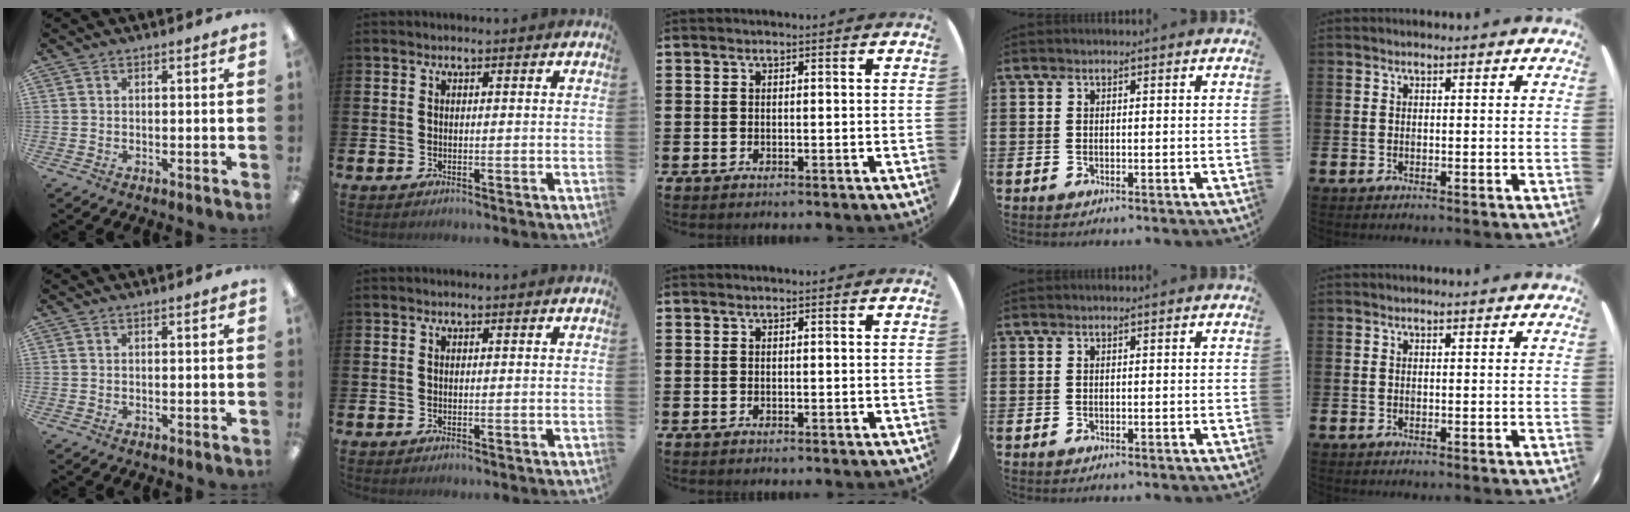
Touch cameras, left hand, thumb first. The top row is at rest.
{}